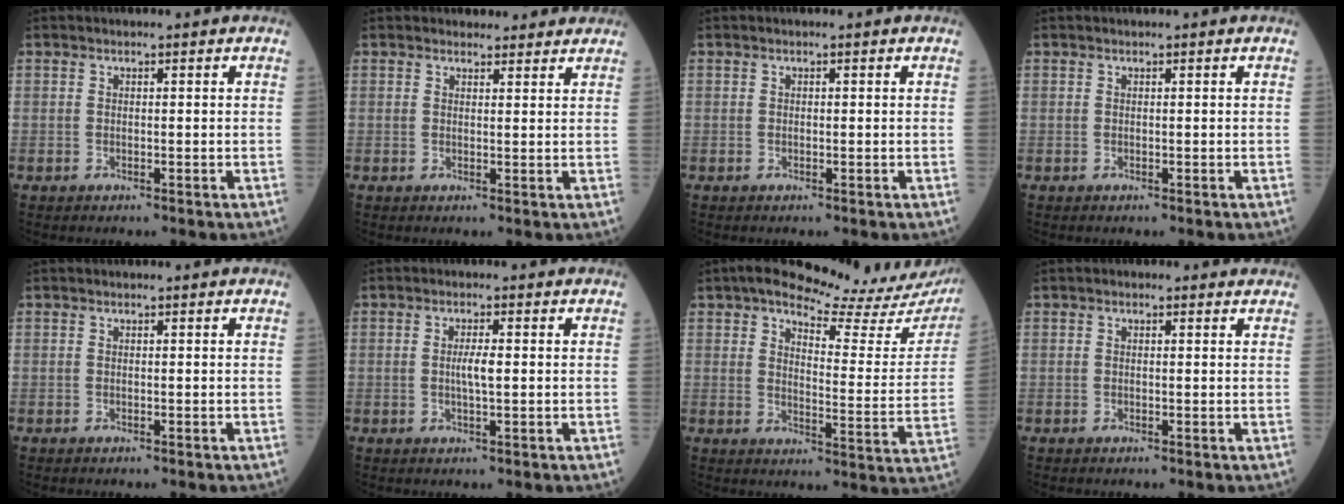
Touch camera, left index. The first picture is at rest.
{"total": 3.5, "force": [3.2, 1.6, 0.2], "torque": [0.006, 0.005, 0.028]}
{"total": 0.5, "force": [-0.5, 0.3, 0.0], "torque": [0.002, -0.003, -0.011]}
{"total": 0.0}
{"total": 0.0}
{"total": 2.6, "force": [-0.5, 0.5, 2.5], "torque": [-0.047, -0.003, -0.011]}
{"total": 20.1, "force": [17.6, 3.1, 9.2], "torque": [-0.124, -0.058, 0.200]}
{"total": 0.8, "force": [0.2, 0.7, 0.3], "torque": [-0.003, 0.004, -0.009]}